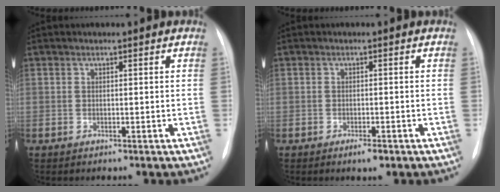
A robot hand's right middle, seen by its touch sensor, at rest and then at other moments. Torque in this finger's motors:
{"motor_torque": [0.29, -0.08, -0.02, 0.00]}